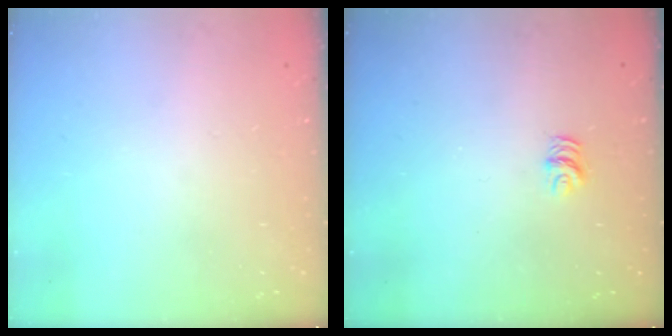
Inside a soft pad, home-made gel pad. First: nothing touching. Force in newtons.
{"total": 4.6, "press": 4.6, "slide": 0.4}